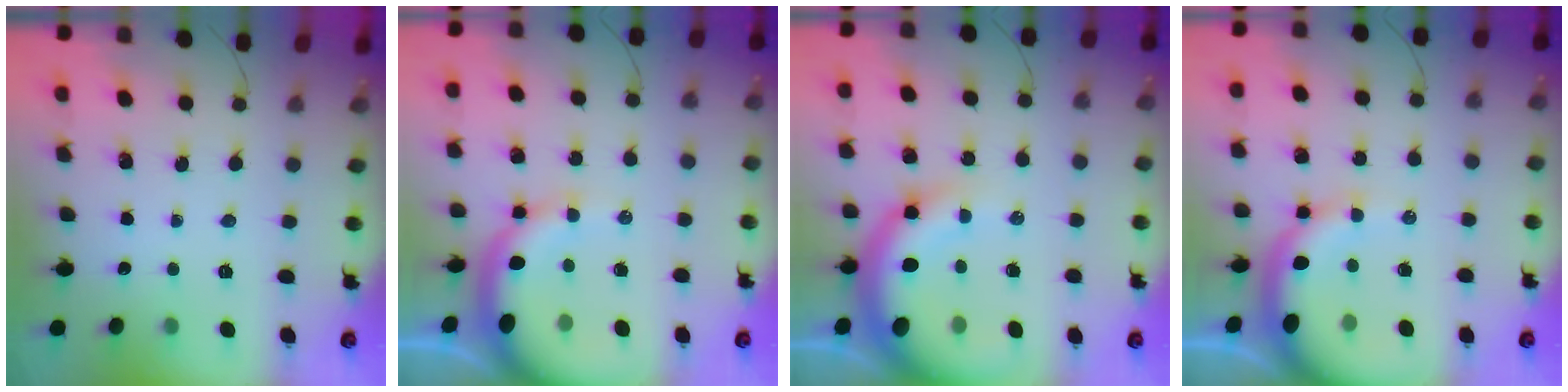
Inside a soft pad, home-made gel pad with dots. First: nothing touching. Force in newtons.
{"total": 12.2, "press": 11.9, "slide": 2.5}
{"total": 14.1, "press": 13.7, "slide": 3.0}
{"total": 12.2, "press": 11.9, "slide": 2.5}